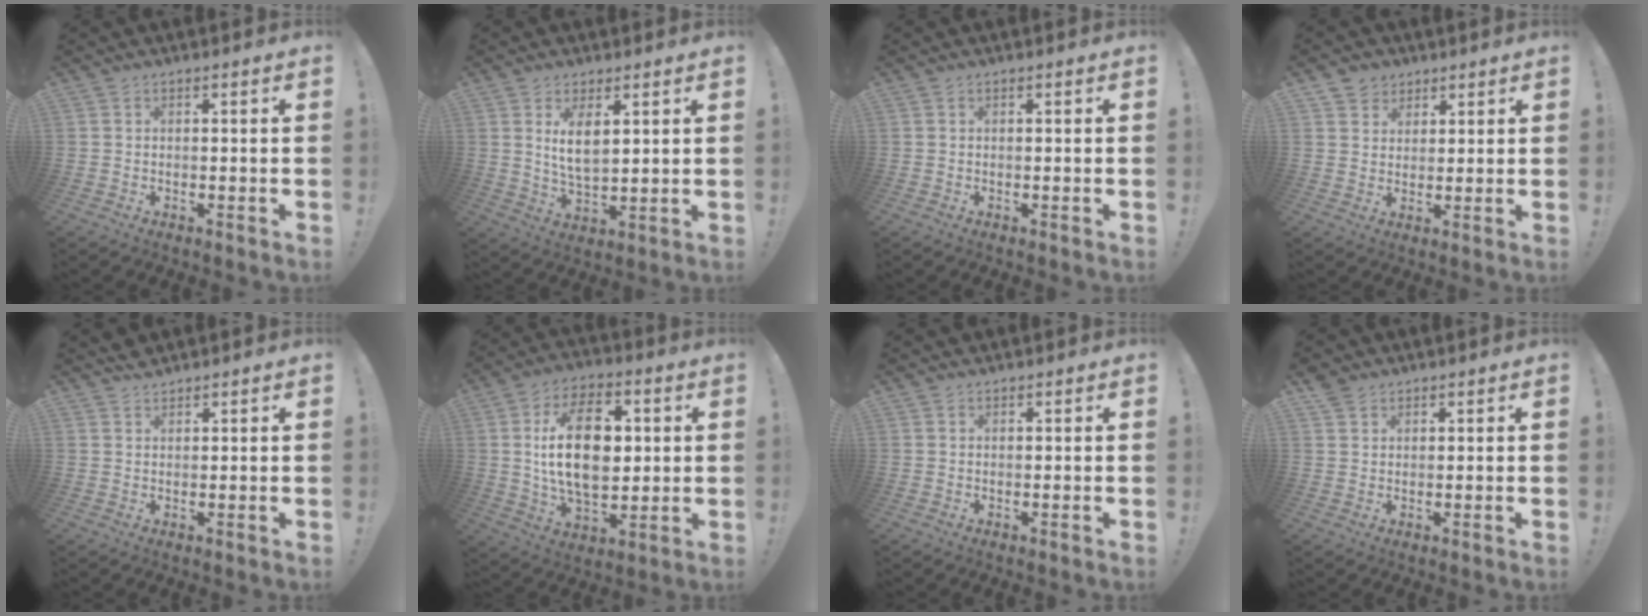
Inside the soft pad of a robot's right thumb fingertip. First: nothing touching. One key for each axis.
{"total": 7.5, "fx": 2.8, "fy": 3.6, "fz": 6.0, "tx": -0.112, "ty": -0.014, "tz": 0.046}
{"total": 0.0}
{"total": 4.8, "fx": 2.7, "fy": 4.0, "fz": 0.1, "tx": -0.002, "ty": -0.017, "tz": 0.053}
{"total": 2.3, "fx": 2.1, "fy": 0.7, "fz": 0.3, "tx": 0.003, "ty": -0.015, "tz": 0.039}
{"total": 20.8, "fx": 2.7, "fy": 12.5, "fz": 16.3, "tx": -0.288, "ty": 0.001, "tz": 0.041}
{"total": 0.8, "fx": 0.8, "fy": 0.3, "fz": 0.1, "tx": 0.001, "ty": -0.004, "tz": 0.014}
{"total": 3.0, "fx": 2.4, "fy": 1.7, "fz": 0.7, "tx": -0.009, "ty": -0.014, "tz": 0.045}